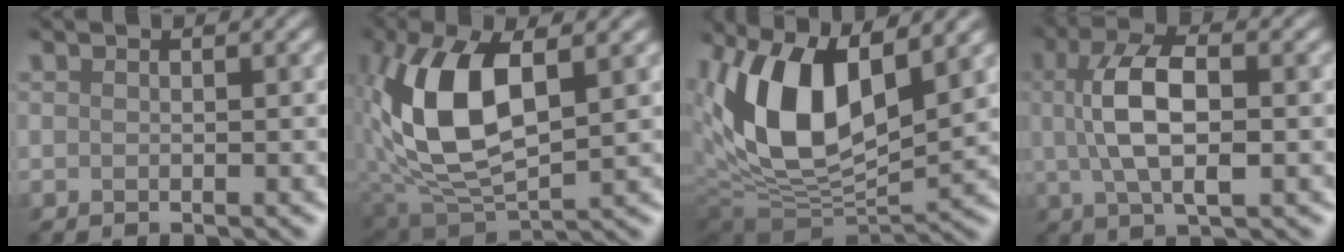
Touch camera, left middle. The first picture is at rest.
{"total": 9.6, "force": [2.1, 4.8, 8.0], "torque": [-0.185, 0.009, 0.034]}
{"total": 10.8, "force": [4.3, 5.4, 8.3], "torque": [-0.176, -0.007, 0.074]}
{"total": 5.8, "force": [1.0, 2.1, 5.3], "torque": [-0.104, 0.010, 0.009]}